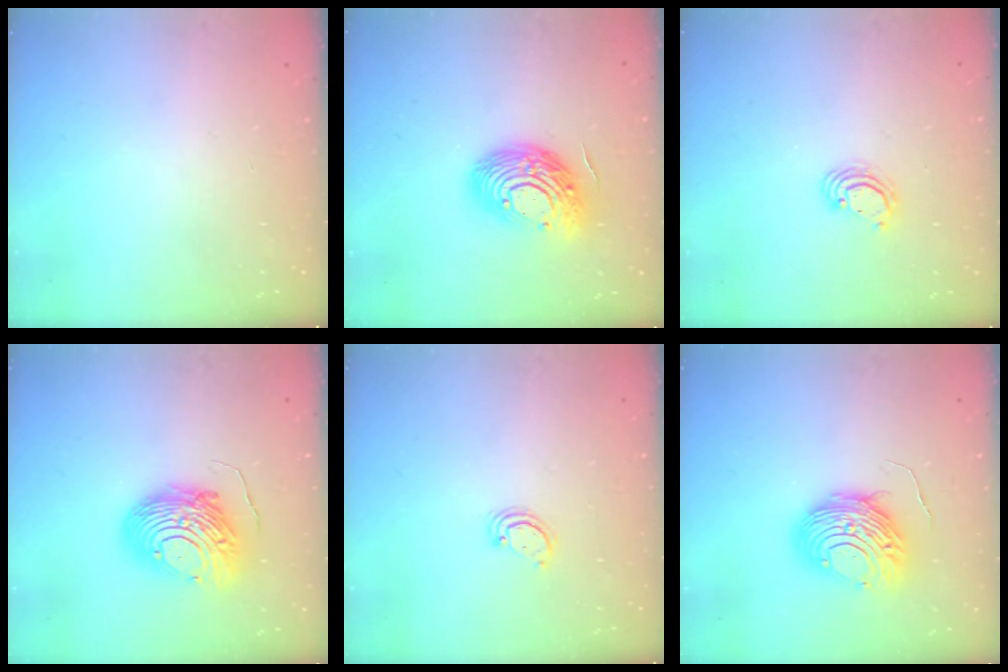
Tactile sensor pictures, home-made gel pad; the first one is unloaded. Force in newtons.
{"total": 16.1, "press": 16.1, "slide": 1.3}
{"total": 3.9, "press": 3.9, "slide": 0.2}
{"total": 15.1, "press": 15.1, "slide": 1.6}
{"total": 3.2, "press": 3.2, "slide": 0.3}
{"total": 11.6, "press": 11.5, "slide": 1.2}